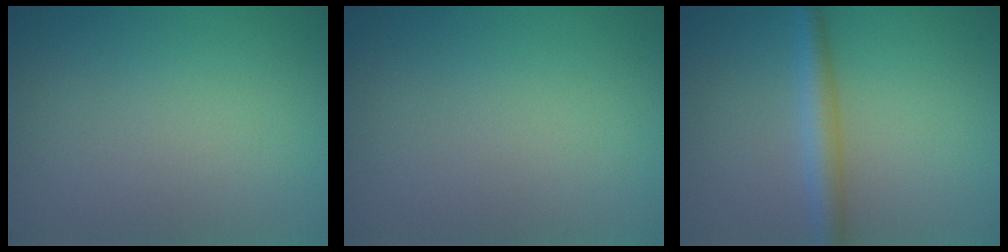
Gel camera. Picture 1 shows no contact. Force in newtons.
{"total": 0.0}
{"total": 2.9, "press": 2.9, "slide": 0.1}